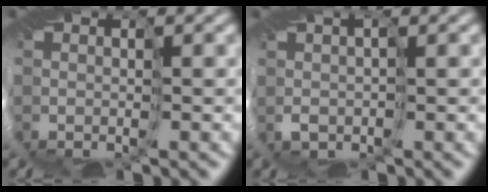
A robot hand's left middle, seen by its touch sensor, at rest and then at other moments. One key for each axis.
{"total": 2.0, "fx": 0.5, "fy": 1.4, "fz": 1.4, "tx": -0.034, "ty": 0.015, "tz": 0.018}